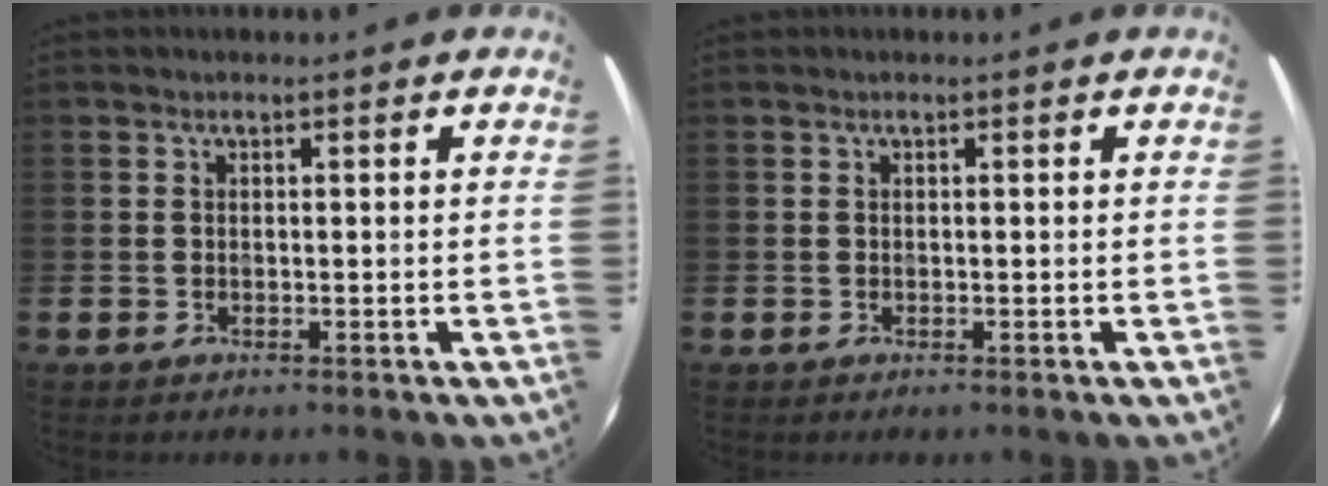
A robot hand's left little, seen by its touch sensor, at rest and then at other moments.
{"total": 0.0}